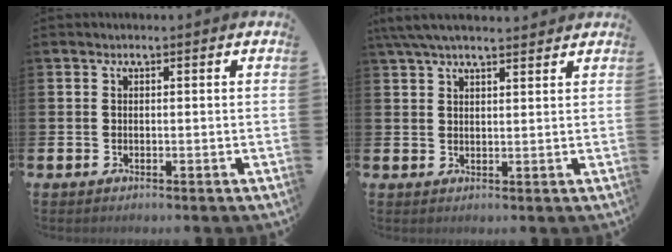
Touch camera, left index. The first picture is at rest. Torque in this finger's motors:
{"motor_torque": [0.64, -1.50, 0.61, 0.21]}